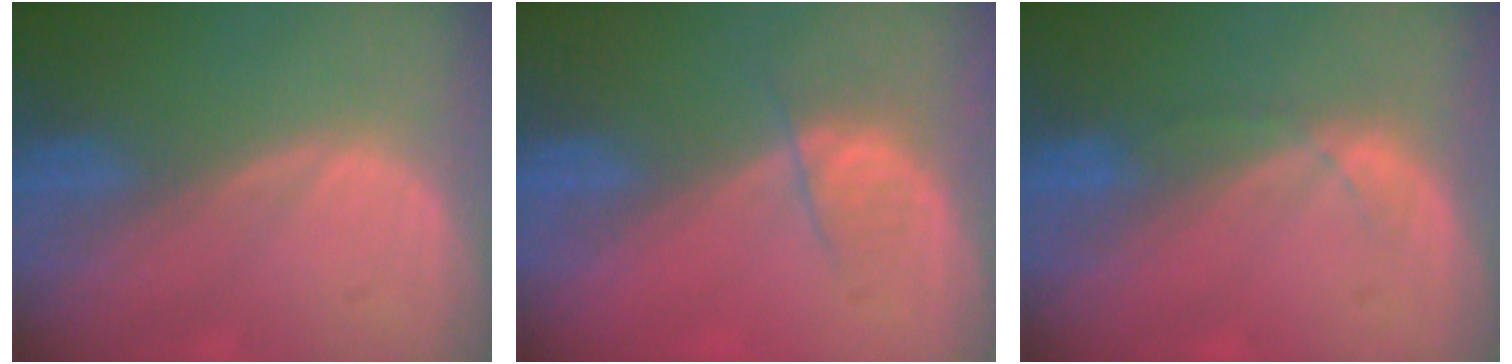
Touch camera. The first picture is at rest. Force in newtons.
{"total": 2.5, "press": 2.3, "slide": 0.9}
{"total": 1.4, "press": 1.3, "slide": 0.3}